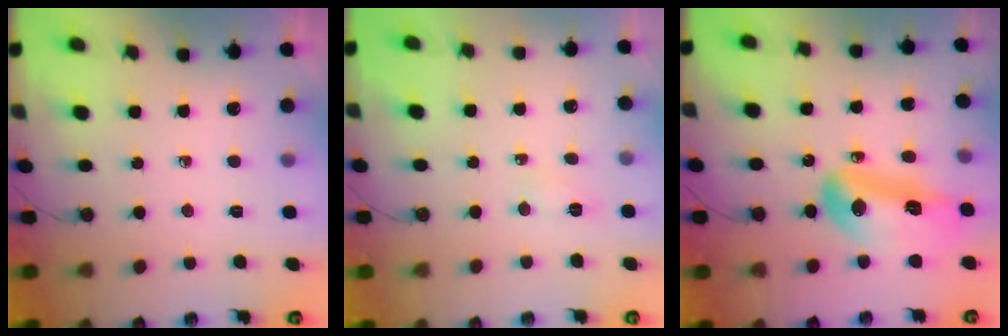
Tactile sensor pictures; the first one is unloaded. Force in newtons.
{"total": 3.5, "press": 3.3, "slide": 1.2}
{"total": 17.1, "press": 15.9, "slide": 6.4}